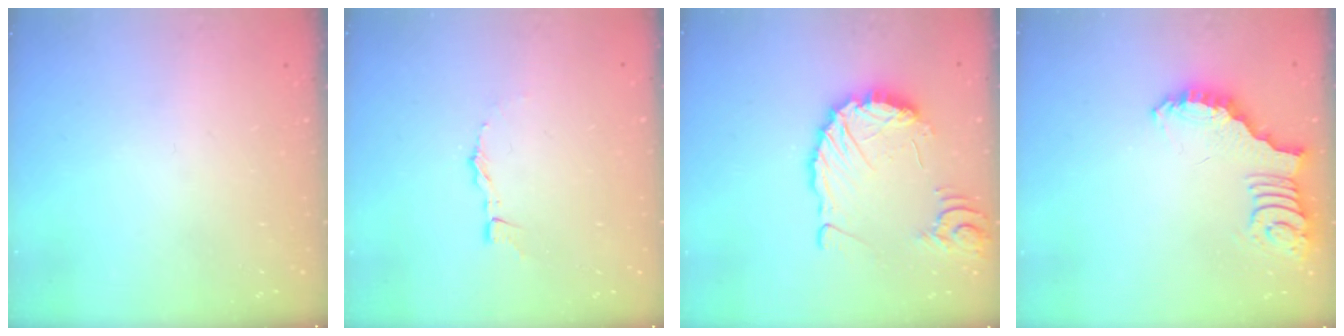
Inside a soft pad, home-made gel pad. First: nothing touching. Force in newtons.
{"total": 2.5, "press": 2.5, "slide": 0.2}
{"total": 10.3, "press": 10.2, "slide": 1.4}
{"total": 2.5, "press": 2.5, "slide": 0.5}